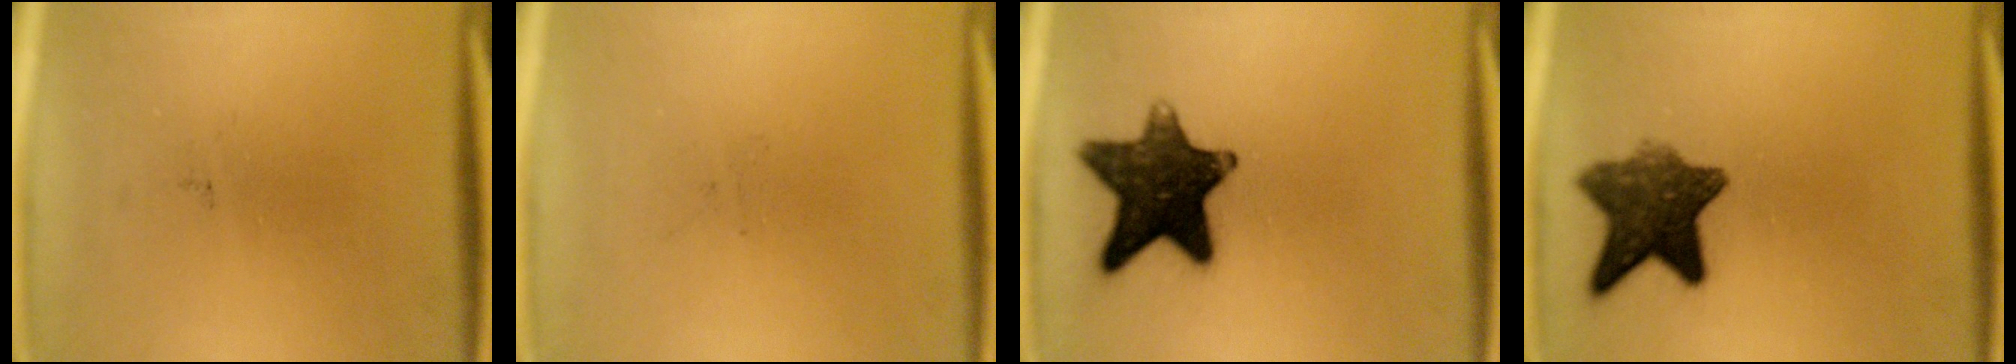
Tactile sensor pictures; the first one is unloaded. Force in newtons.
{"total": 0.0}
{"total": 13.4}
{"total": 9.2}